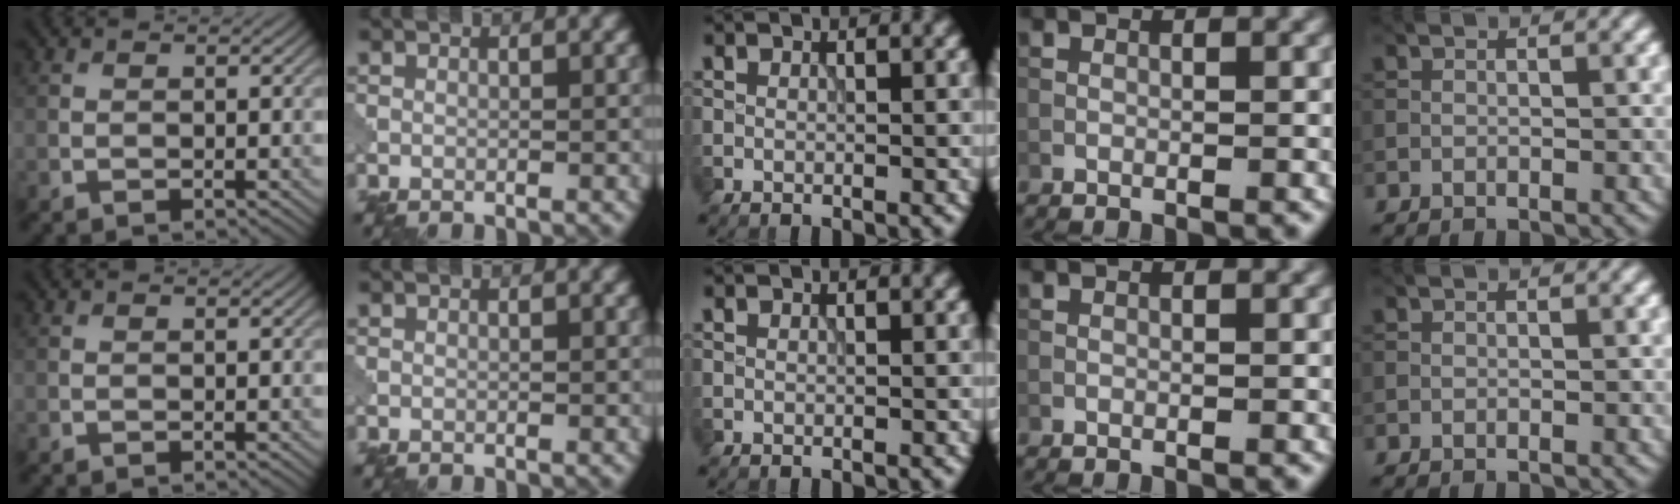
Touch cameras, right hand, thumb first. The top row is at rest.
{}